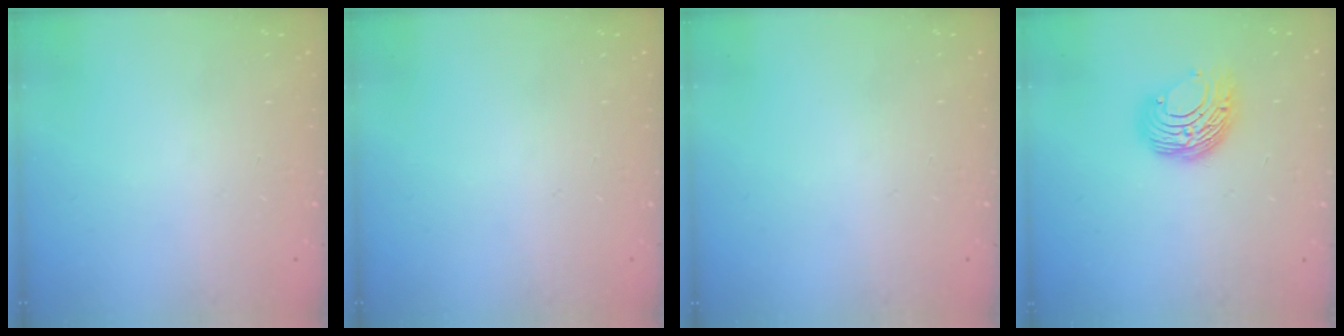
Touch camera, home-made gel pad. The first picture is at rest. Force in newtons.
{"total": 0.0}
{"total": 0.0}
{"total": 9.1, "press": 9.1, "slide": 0.4}